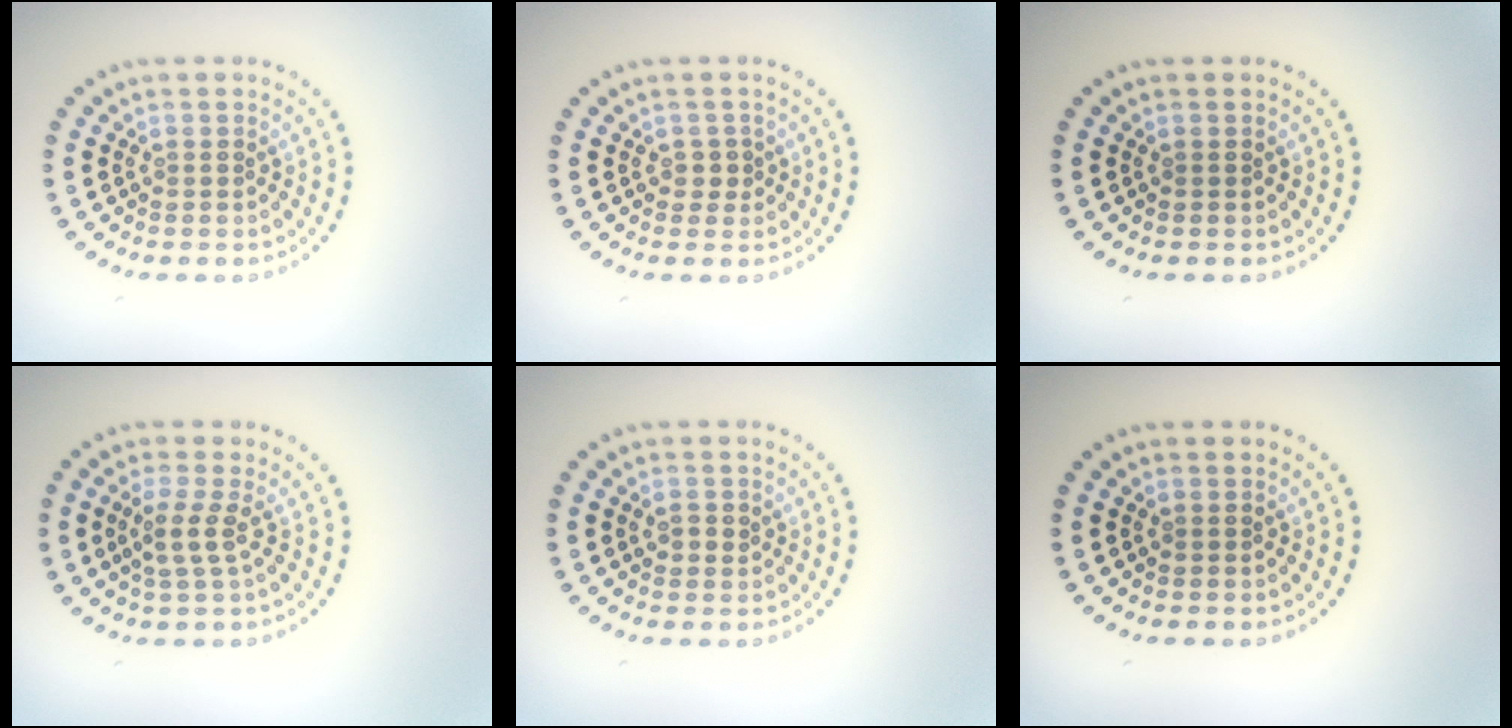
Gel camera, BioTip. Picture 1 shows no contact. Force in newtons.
{"total": 1.1, "press": 0.9, "slide": 0.6}
{"total": 0.0}
{"total": 2.1, "press": 1.6, "slide": 1.4}
{"total": 1.2, "press": 1.1, "slide": 0.5}
{"total": 0.0}